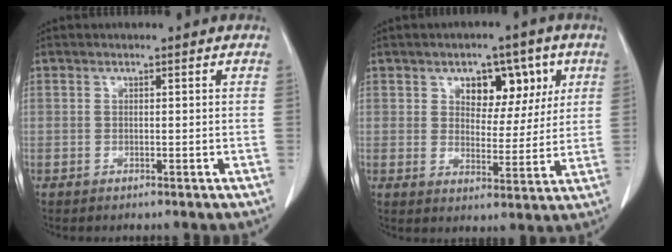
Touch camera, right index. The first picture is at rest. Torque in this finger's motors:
{"motor_torque": [0.59, 0.59, 0.14, 0.06]}